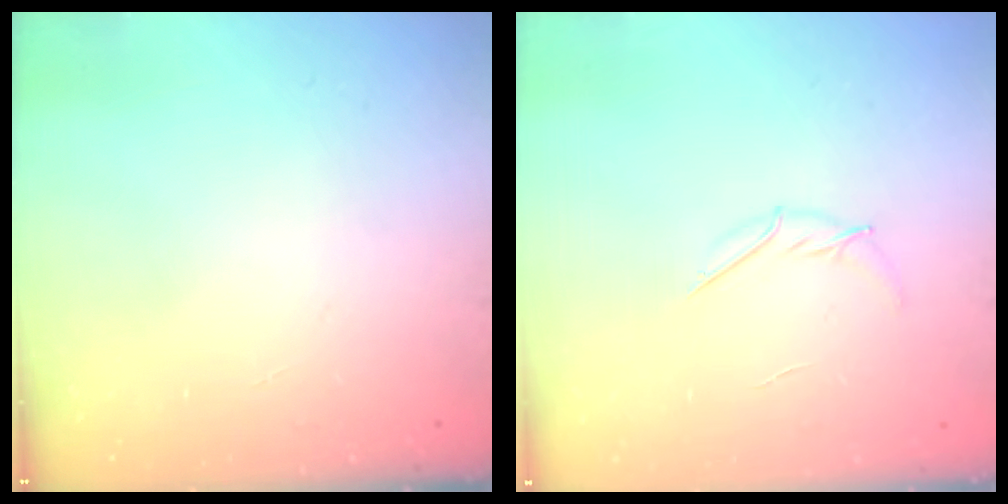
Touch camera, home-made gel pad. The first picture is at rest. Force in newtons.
{"total": 4.1, "press": 4.0, "slide": 1.0}